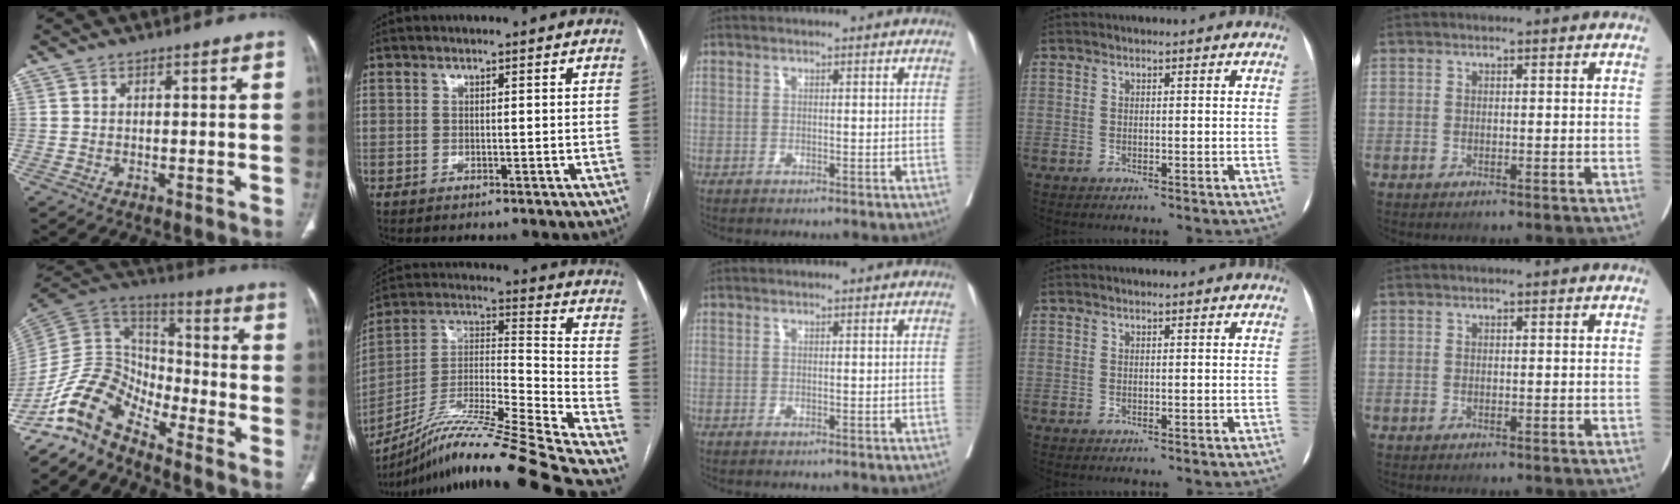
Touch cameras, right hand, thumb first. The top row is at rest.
{"thumb": {"total": 13.5, "force": [-10.5, 6.0, 6.0], "torque": [-0.101, 0.094, -0.212]}, "index": {"total": 25.3, "force": [-21.1, -2.4, 13.8], "torque": [-0.218, -0.015, -0.361]}}